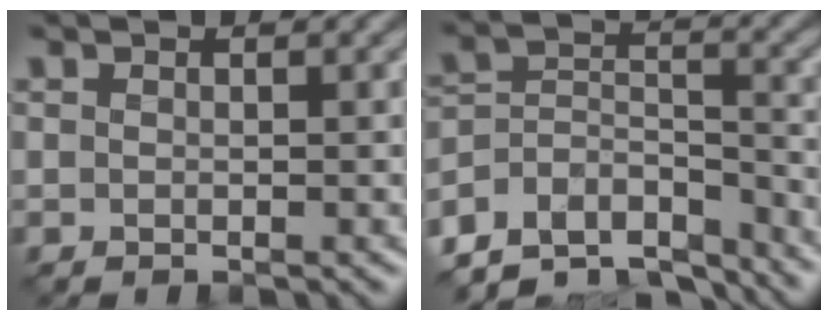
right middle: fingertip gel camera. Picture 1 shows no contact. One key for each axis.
{"total": 9.1, "fx": -7.8, "fy": 3.6, "fz": 3.0, "tx": -0.058, "ty": 0.015, "tz": -0.127}